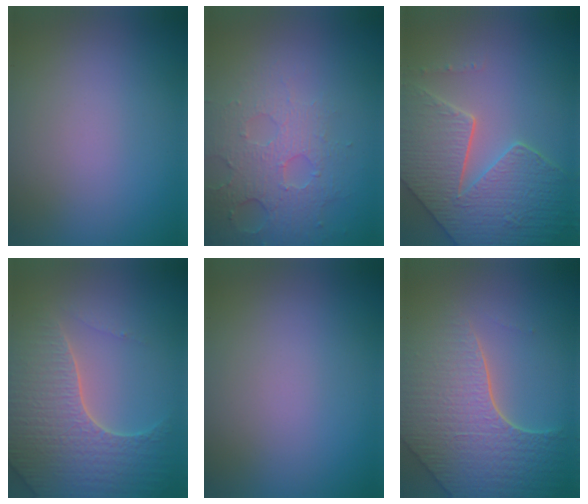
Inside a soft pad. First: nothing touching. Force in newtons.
{"total": 3.8, "press": 3.8, "slide": 0.7}
{"total": 8.3, "press": 6.1, "slide": 5.6}
{"total": 6.7, "press": 6.4, "slide": 1.6}
{"total": 0.0}
{"total": 7.7, "press": 5.6, "slide": 5.3}